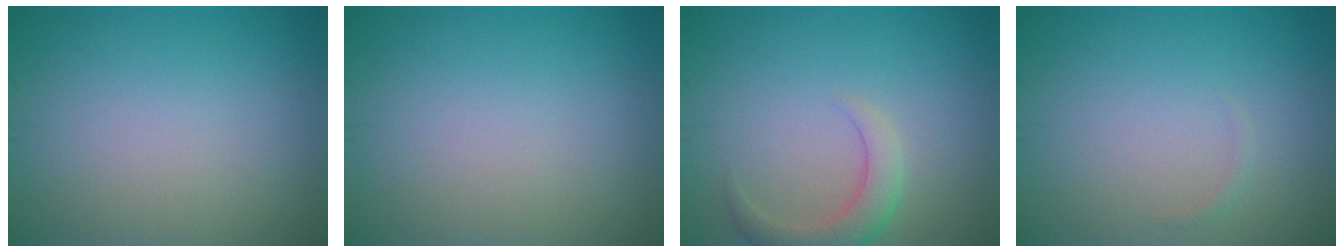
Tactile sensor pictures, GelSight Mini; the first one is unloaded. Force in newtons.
{"total": 0.0}
{"total": 3.0, "press": 3.0, "slide": 0.3}
{"total": 0.5, "press": 0.5, "slide": 0.0}